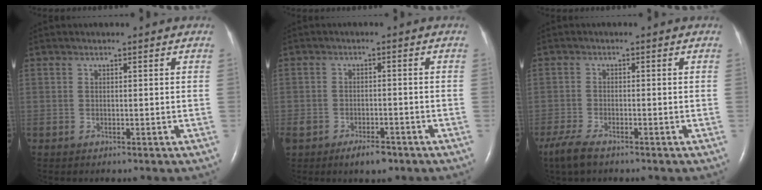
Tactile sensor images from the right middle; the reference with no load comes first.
{"total": 5.8, "force": [-4.0, 2.7, 3.1], "torque": [-0.057, -0.001, -0.064]}
{"total": 4.8, "force": [-3.6, 1.1, 3.0], "torque": [-0.069, -0.013, -0.063]}